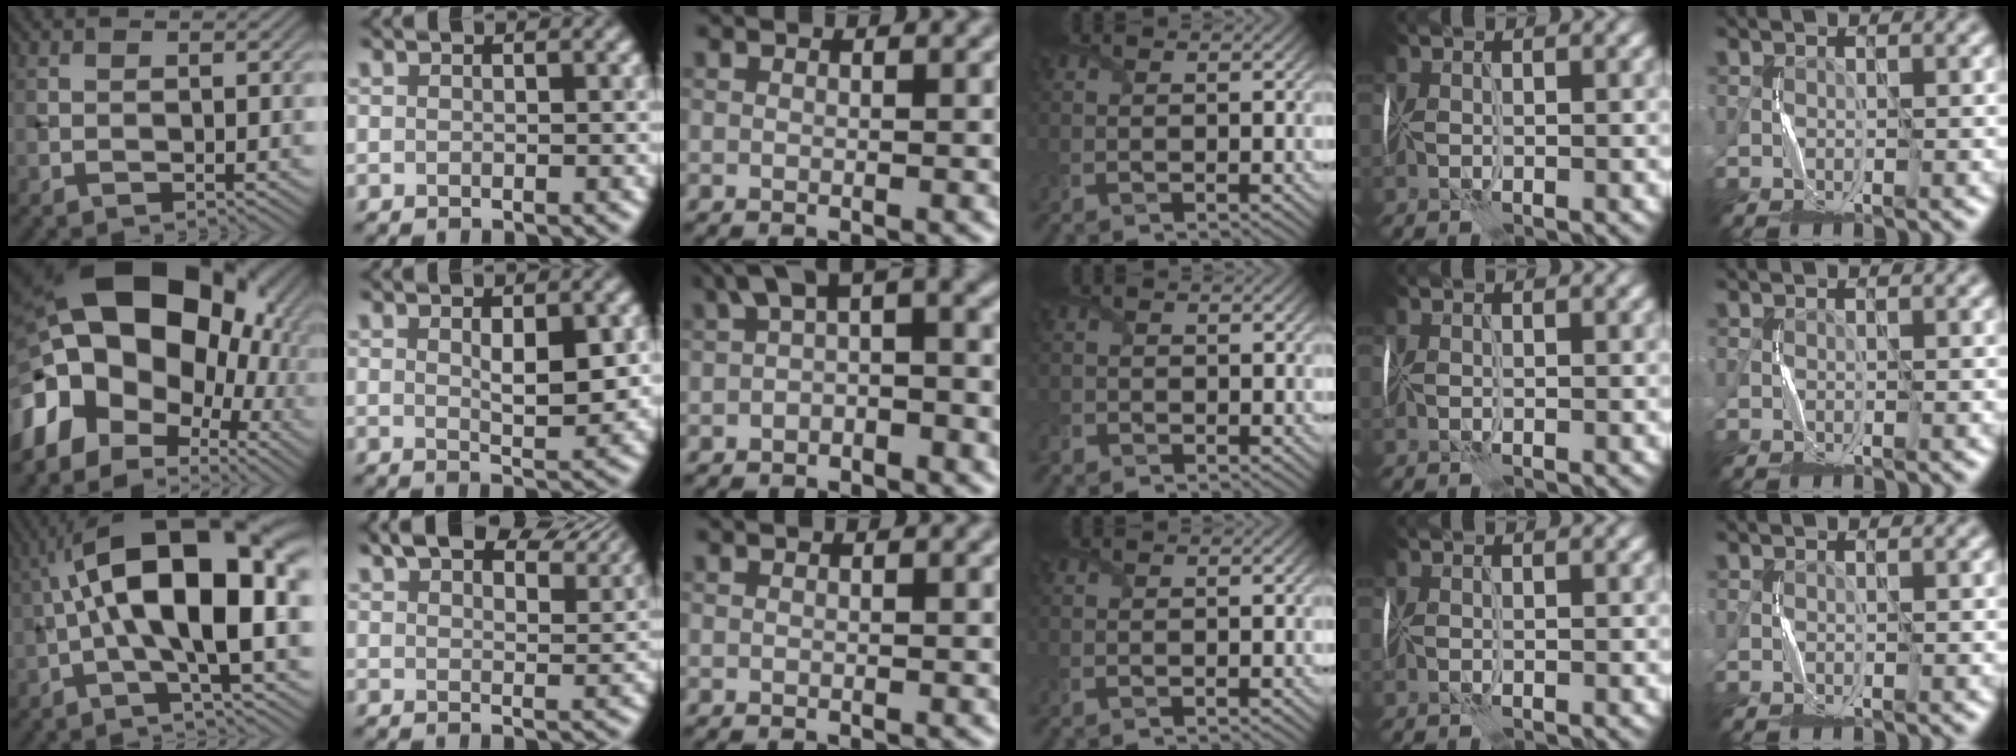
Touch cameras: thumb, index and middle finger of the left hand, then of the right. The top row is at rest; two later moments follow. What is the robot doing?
{"motion": "fold", "object": "wrapping paper"}